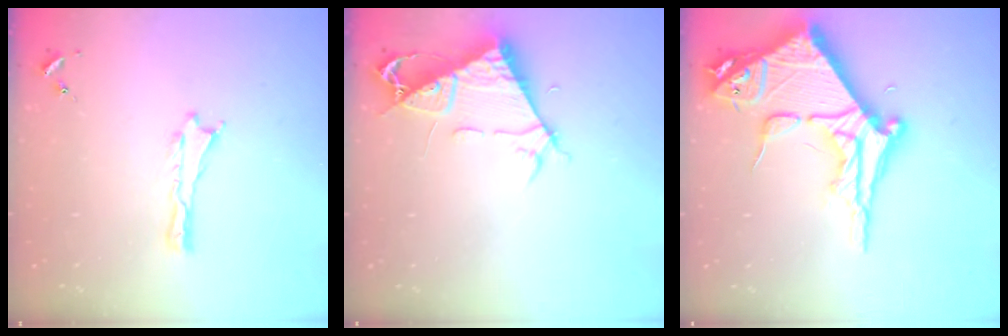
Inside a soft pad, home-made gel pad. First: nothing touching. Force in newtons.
{"total": 7.6, "press": 7.6, "slide": 0.9}
{"total": 15.7, "press": 15.6, "slide": 1.7}